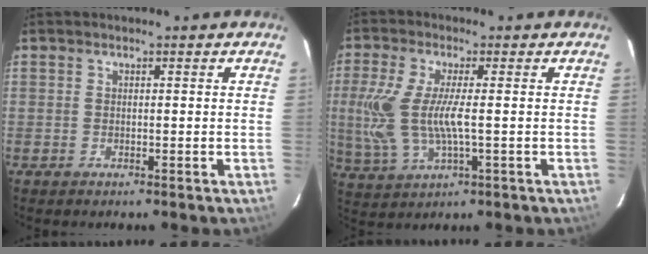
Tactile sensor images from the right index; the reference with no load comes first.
{"total": 10.6, "force": [-0.4, 3.1, 10.1], "torque": [-0.219, -0.007, 0.000]}